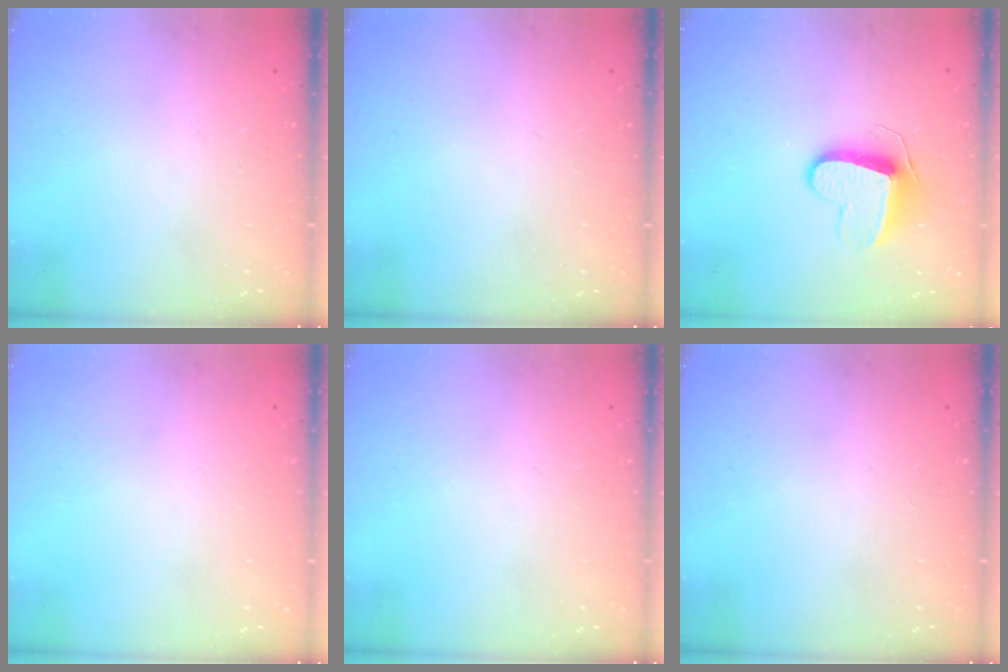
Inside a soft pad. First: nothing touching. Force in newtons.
{"total": 0.0}
{"total": 9.7, "press": 9.7, "slide": 0.4}
{"total": 0.0}
{"total": 0.0}
{"total": 0.0}